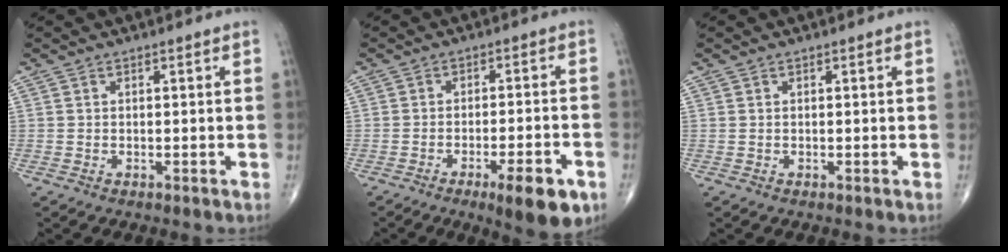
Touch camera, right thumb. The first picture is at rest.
{"total": 9.6, "force": [-4.9, 2.4, 7.9], "torque": [-0.106, 0.013, -0.063]}
{"total": 0.0}